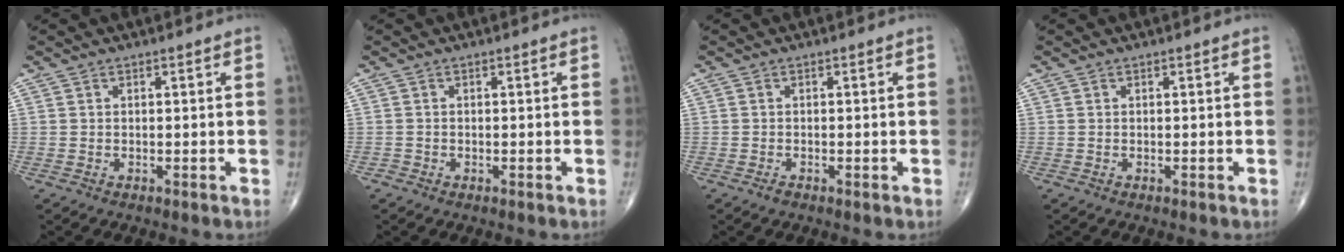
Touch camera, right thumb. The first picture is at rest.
{"total": 0.5, "force": [-0.3, 0.4, 0.0], "torque": [-0.002, 0.002, -0.008]}
{"total": 1.0, "force": [-0.5, 0.4, 0.7], "torque": [-0.012, -0.002, -0.011]}
{"total": 0.0}